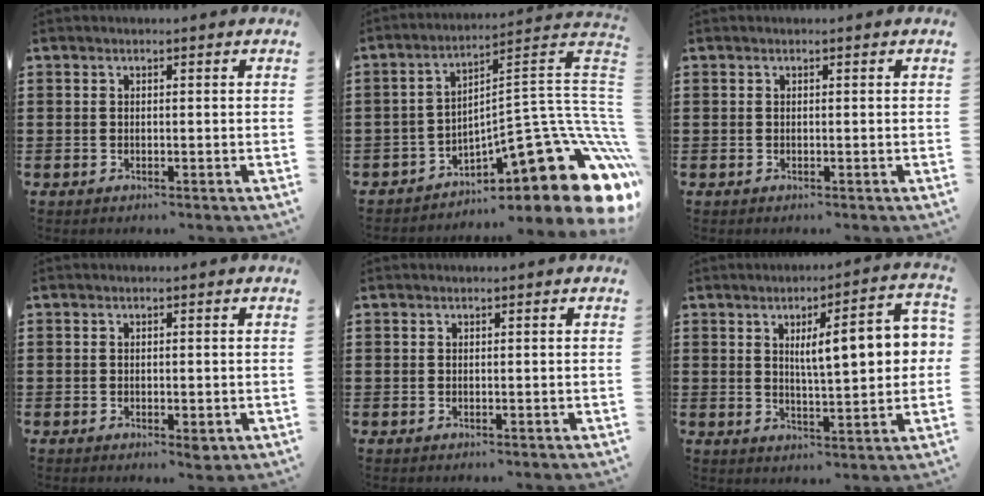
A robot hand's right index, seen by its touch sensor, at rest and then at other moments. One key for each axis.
{"total": 13.9, "fx": -5.5, "fy": 3.7, "fz": 12.2, "tx": -0.153, "ty": -0.019, "tz": -0.094}
{"total": 0.0}
{"total": 0.9, "fx": -0.2, "fy": 0.5, "fz": 0.8, "tx": -0.016, "ty": -0.001, "tz": -0.004}
{"total": 0.0}
{"total": 9.4, "fx": 2.3, "fy": 2.3, "fz": 8.8, "tx": -0.142, "ty": 0.000, "tz": 0.030}